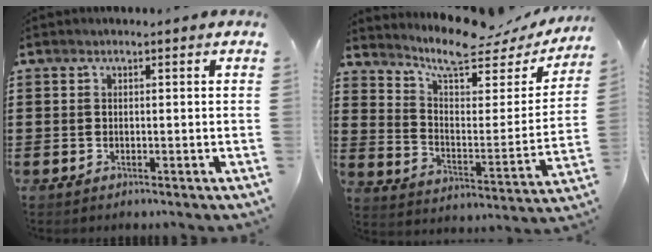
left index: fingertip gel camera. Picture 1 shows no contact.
{"total": 9.0, "force": [7.8, 1.7, 4.3], "torque": [-0.097, -0.051, 0.134]}